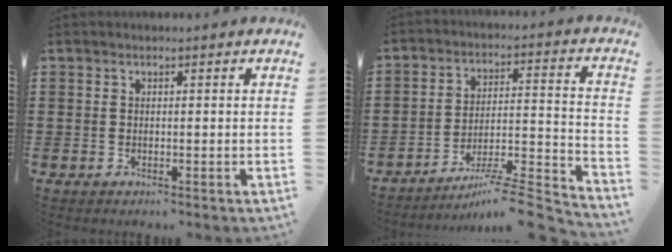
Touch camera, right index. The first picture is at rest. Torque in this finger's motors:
{"motor_torque": [-0.25, -0.25, -1.05, -0.21]}